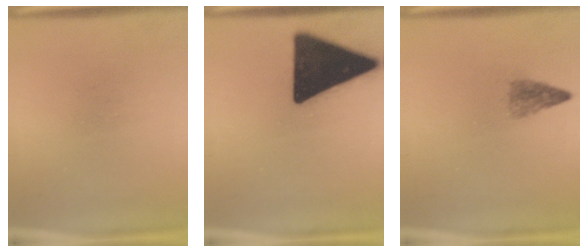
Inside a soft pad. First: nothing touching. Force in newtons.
{"total": 19.5}
{"total": 2.2}